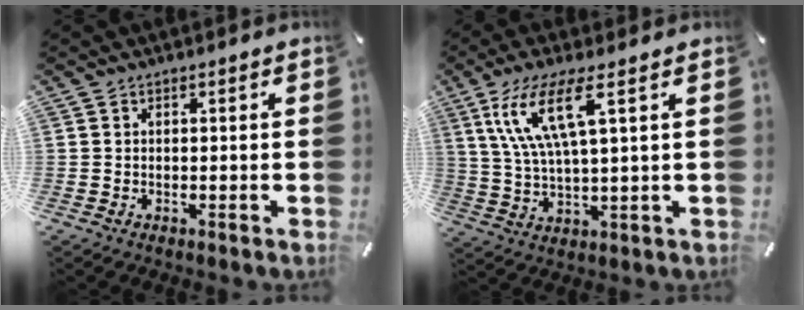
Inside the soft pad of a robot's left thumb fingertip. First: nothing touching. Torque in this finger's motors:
{"motor_torque": [2.00, 2.29, 1.41, -1.36, 0.57]}